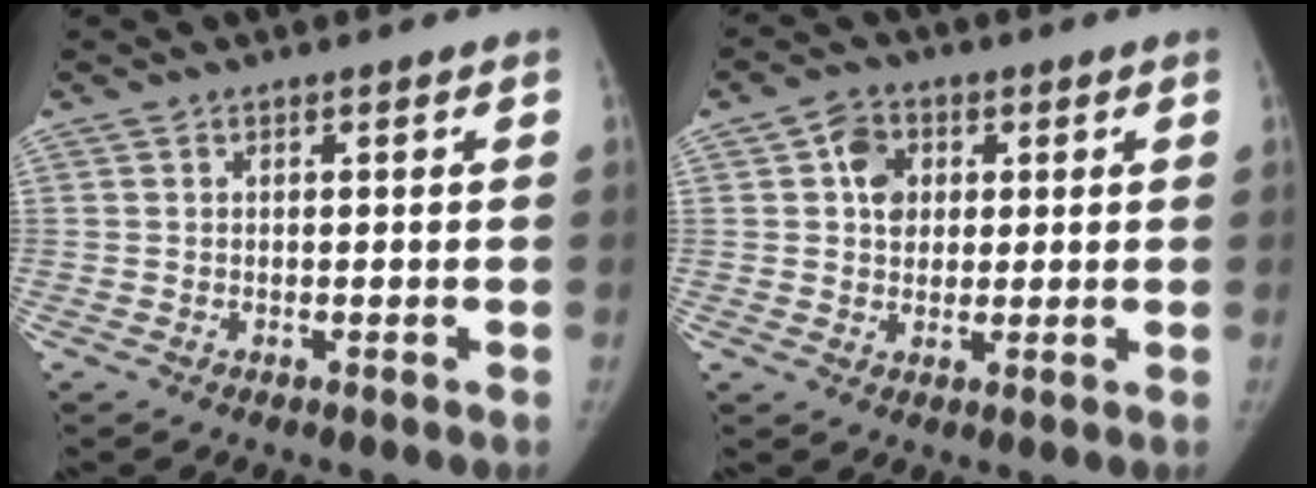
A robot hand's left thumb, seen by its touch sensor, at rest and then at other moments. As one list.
[{"total": 6.0, "force": [1.6, 5.0, 3.1], "torque": [-0.024, 0.001, 0.023]}]